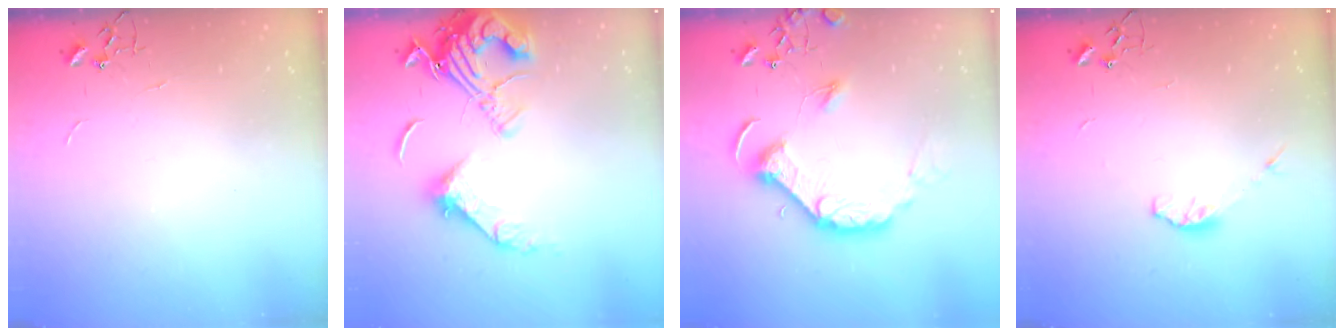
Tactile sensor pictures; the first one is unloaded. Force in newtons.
{"total": 19.8, "press": 19.7, "slide": 2.1}
{"total": 14.3, "press": 14.2, "slide": 2.0}
{"total": 5.3, "press": 5.2, "slide": 1.0}